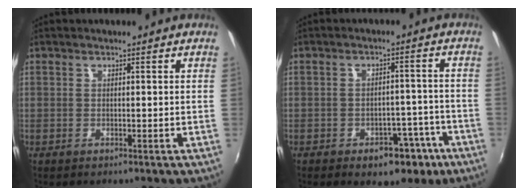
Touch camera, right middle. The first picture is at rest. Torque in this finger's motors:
{"motor_torque": [0.89, -1.25, 0.01, 0.02]}